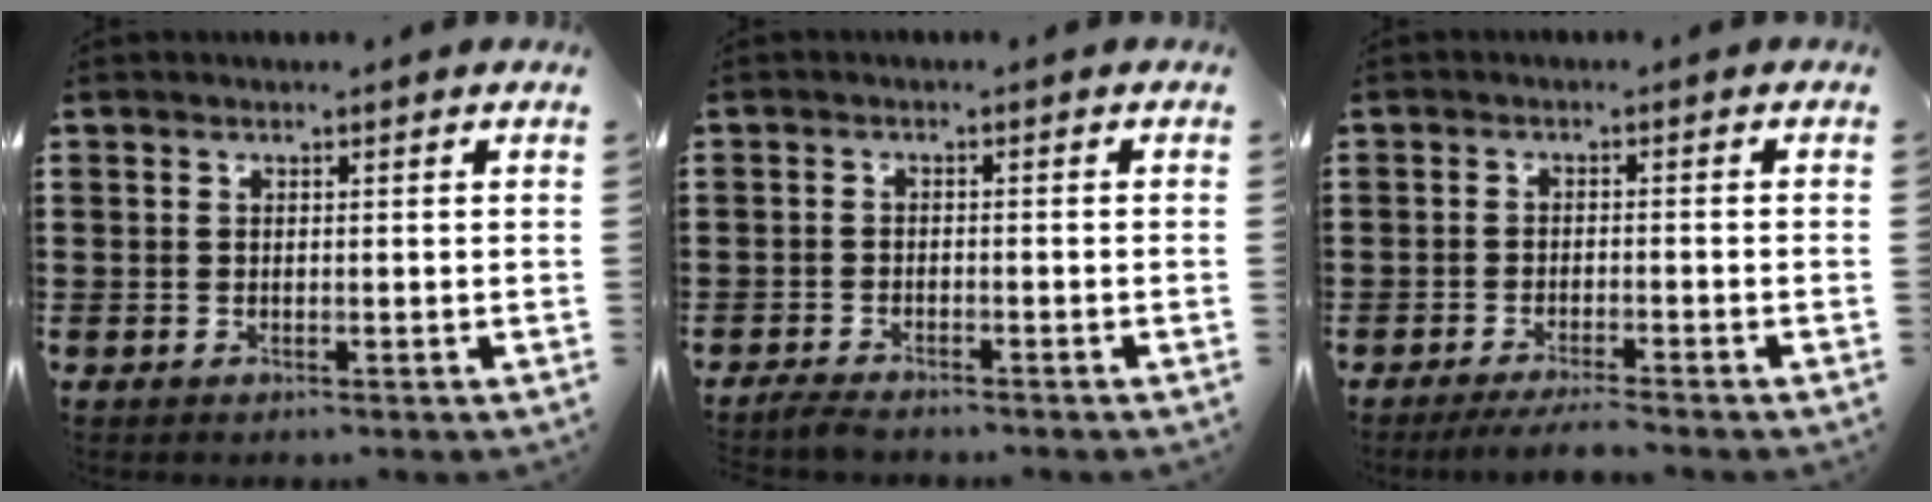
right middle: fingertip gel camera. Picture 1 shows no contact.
{"total": 1.9, "force": [-1.9, 0.2, 0.4], "torque": [-0.018, 0.000, -0.040]}
{"total": 2.9, "force": [-2.7, -0.2, 1.2], "torque": [-0.018, -0.001, -0.051]}